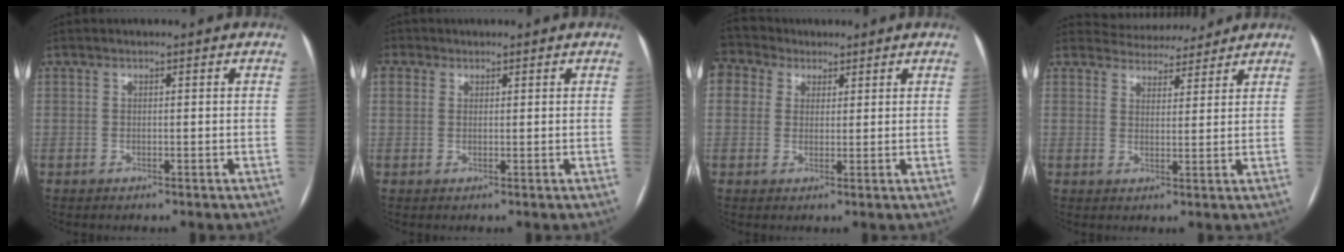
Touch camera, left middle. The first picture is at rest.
{"total": 2.9, "force": [1.3, 2.3, 1.2], "torque": [-0.031, 0.012, 0.028]}
{"total": 5.3, "force": [3.5, 3.8, 0.8], "torque": [-0.028, 0.032, 0.071]}
{"total": 7.3, "force": [7.0, 2.0, 0.6], "torque": [-0.005, 0.011, 0.095]}